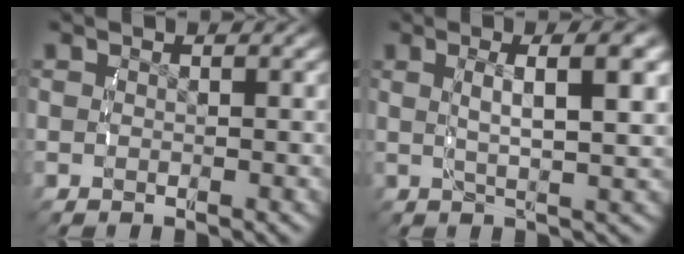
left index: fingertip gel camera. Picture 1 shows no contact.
{"total": 4.8, "force": [1.2, 0.5, 4.6], "torque": [-0.069, 0.005, 0.027]}